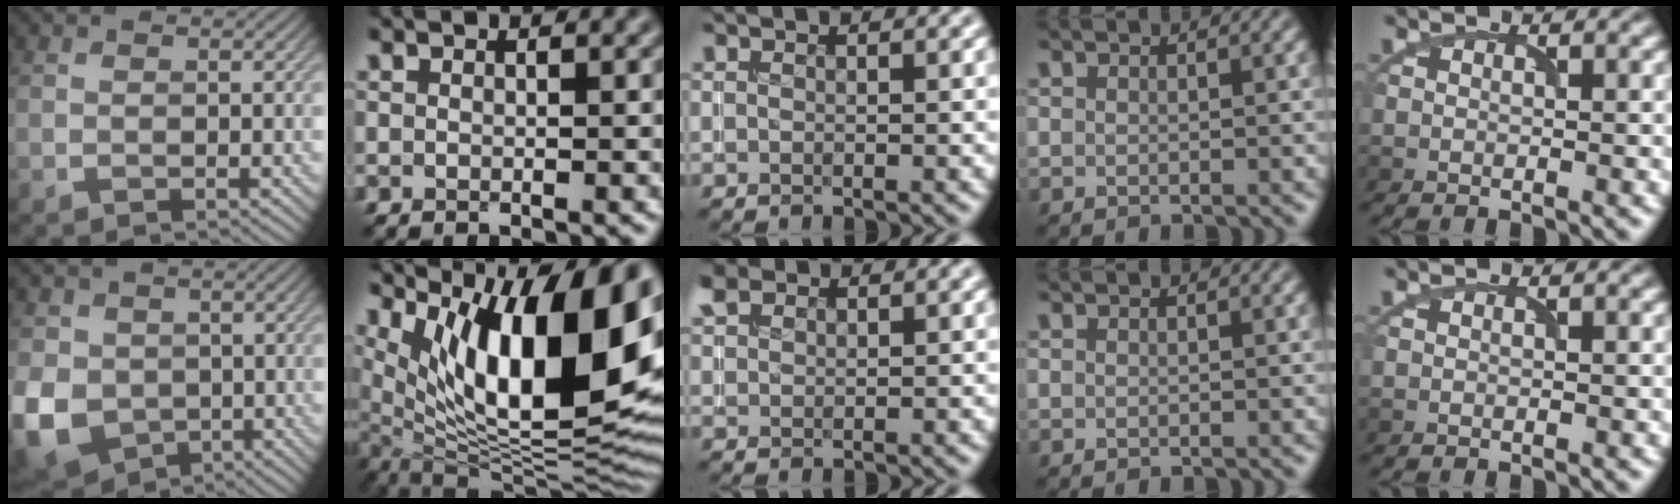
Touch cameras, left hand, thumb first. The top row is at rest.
{"thumb": {"total": 10.6, "force": [-1.9, 8.7, 5.8], "torque": [-0.161, -0.035, -0.031]}, "index": {"total": 16.8, "force": [5.9, 6.8, 14.2], "torque": [-0.197, 0.006, 0.104]}, "middle": {"total": 2.0, "force": [1.5, 1.0, 0.7], "torque": [-0.019, 0.009, 0.035]}}